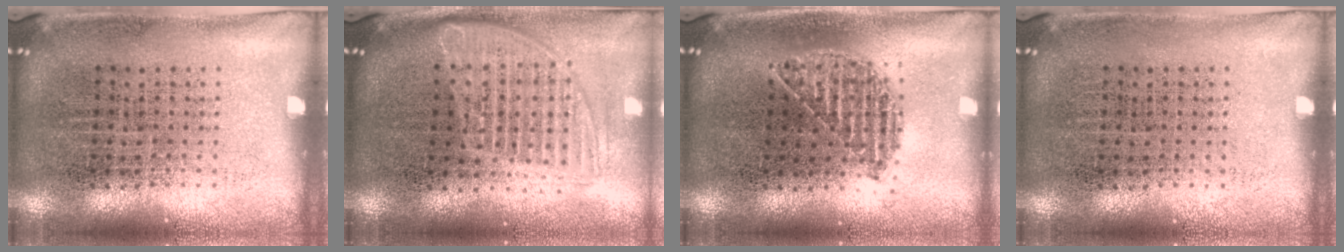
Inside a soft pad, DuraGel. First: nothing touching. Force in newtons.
{"total": 1.7, "press": 1.4, "slide": 1.0}
{"total": 1.1, "press": 1.0, "slide": 0.5}
{"total": 0.0}